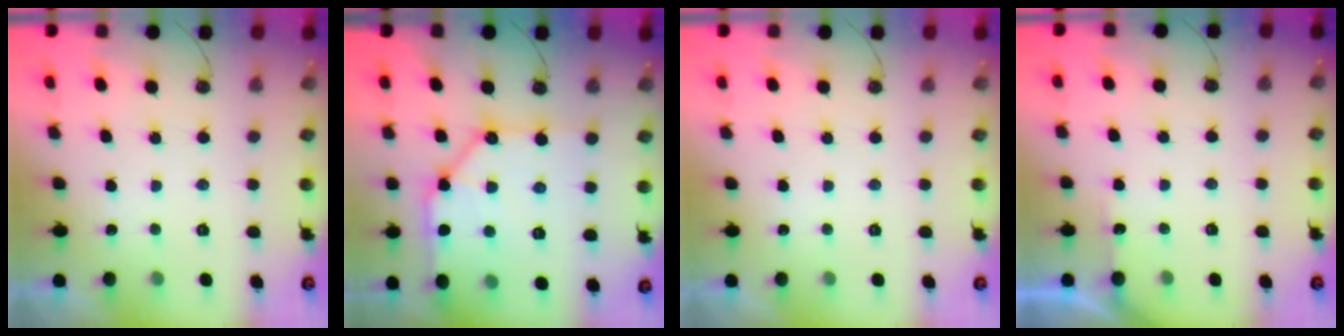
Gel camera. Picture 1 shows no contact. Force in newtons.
{"total": 14.9, "press": 14.8, "slide": 1.1}
{"total": 0.0}
{"total": 2.6, "press": 2.6, "slide": 0.4}